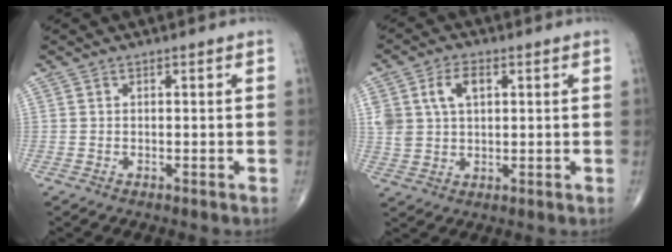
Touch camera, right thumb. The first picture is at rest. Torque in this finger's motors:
{"motor_torque": [1.26, 1.26, 0.79, 0.39, 0.05]}